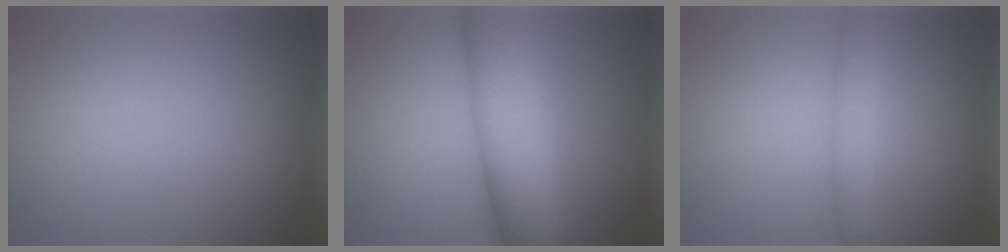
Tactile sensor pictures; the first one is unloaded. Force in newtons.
{"total": 8.6, "press": 8.6, "slide": 0.4}
{"total": 1.8, "press": 1.8, "slide": 0.1}